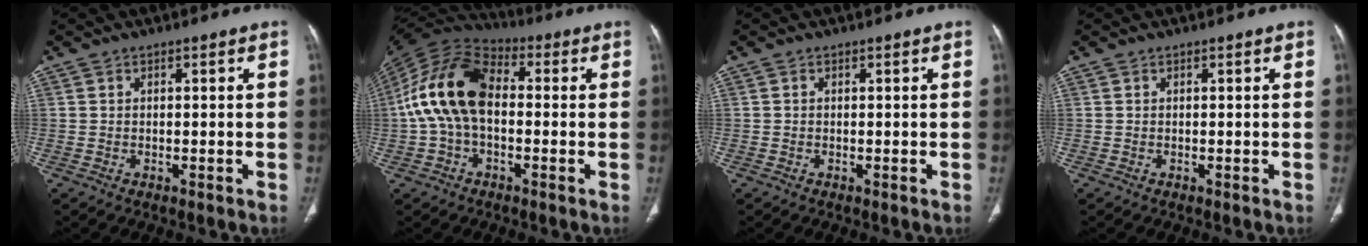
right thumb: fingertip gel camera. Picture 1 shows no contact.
{"total": 15.2, "force": [-0.1, 9.4, 11.9], "torque": [-0.229, 0.037, -0.014]}
{"total": 0.0}
{"total": 0.0}